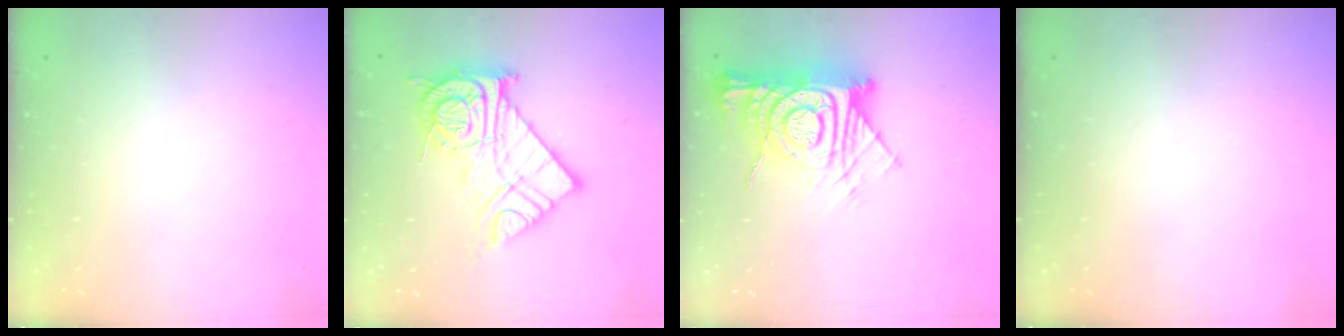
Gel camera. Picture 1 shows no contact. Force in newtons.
{"total": 15.8, "press": 15.7, "slide": 1.3}
{"total": 16.1, "press": 16.0, "slide": 1.6}
{"total": 0.0}